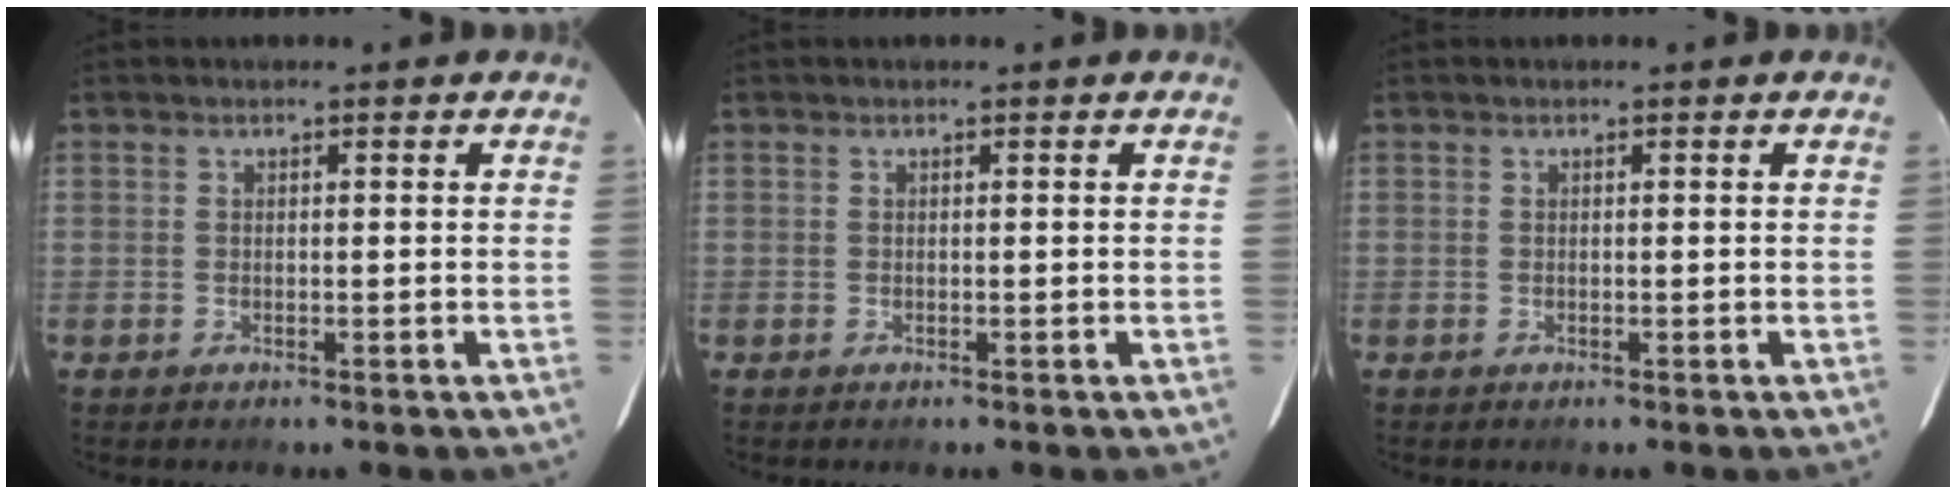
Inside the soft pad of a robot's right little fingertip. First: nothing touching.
{"total": 0.0}
{"total": 0.0}